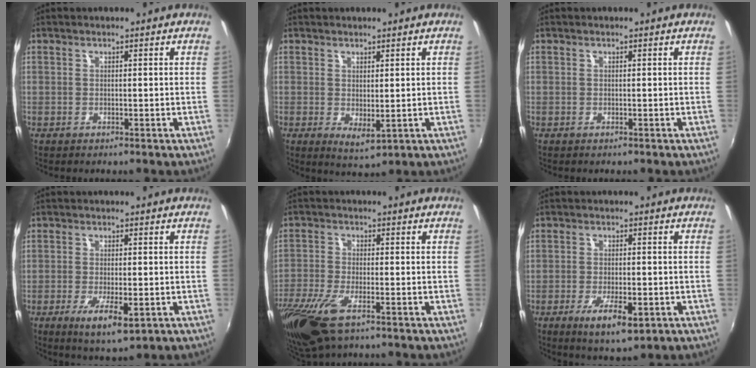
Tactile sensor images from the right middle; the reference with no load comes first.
{"total": 3.1, "force": [0.5, 1.3, 2.8], "torque": [-0.045, -0.009, 0.013]}
{"total": 0.0}
{"total": 6.9, "force": [-2.9, 1.8, 6.0], "torque": [-0.119, -0.021, -0.044]}
{"total": 13.8, "force": [-8.3, 5.2, 9.7], "torque": [-0.229, -0.052, -0.159]}
{"total": 7.4, "force": [-3.5, 2.2, 6.1], "torque": [-0.124, -0.019, -0.055]}